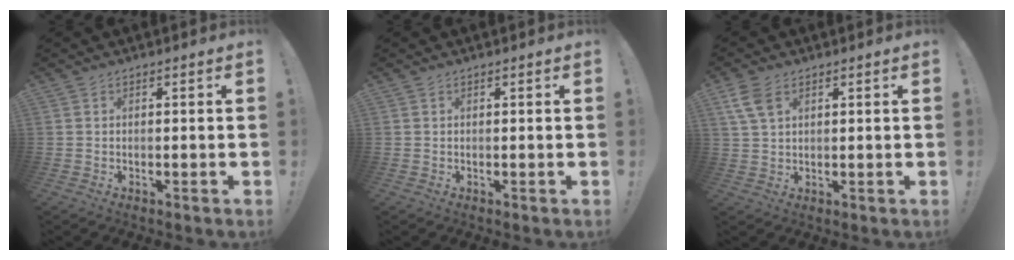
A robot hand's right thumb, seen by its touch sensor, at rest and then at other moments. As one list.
[{"total": 0.0}, {"total": 6.3, "force": [3.0, 3.6, 4.3], "torque": [-0.092, -0.002, 0.060]}]